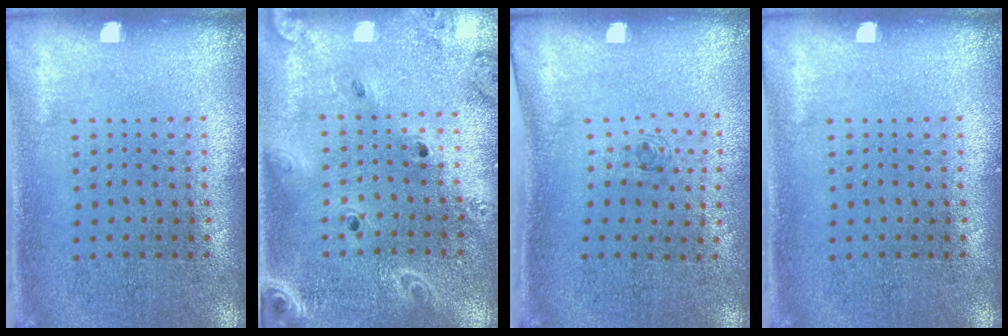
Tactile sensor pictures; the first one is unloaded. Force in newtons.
{"total": 2.0, "press": 1.9, "slide": 0.8}
{"total": 0.6, "press": 0.2, "slide": 0.5}
{"total": 0.0}